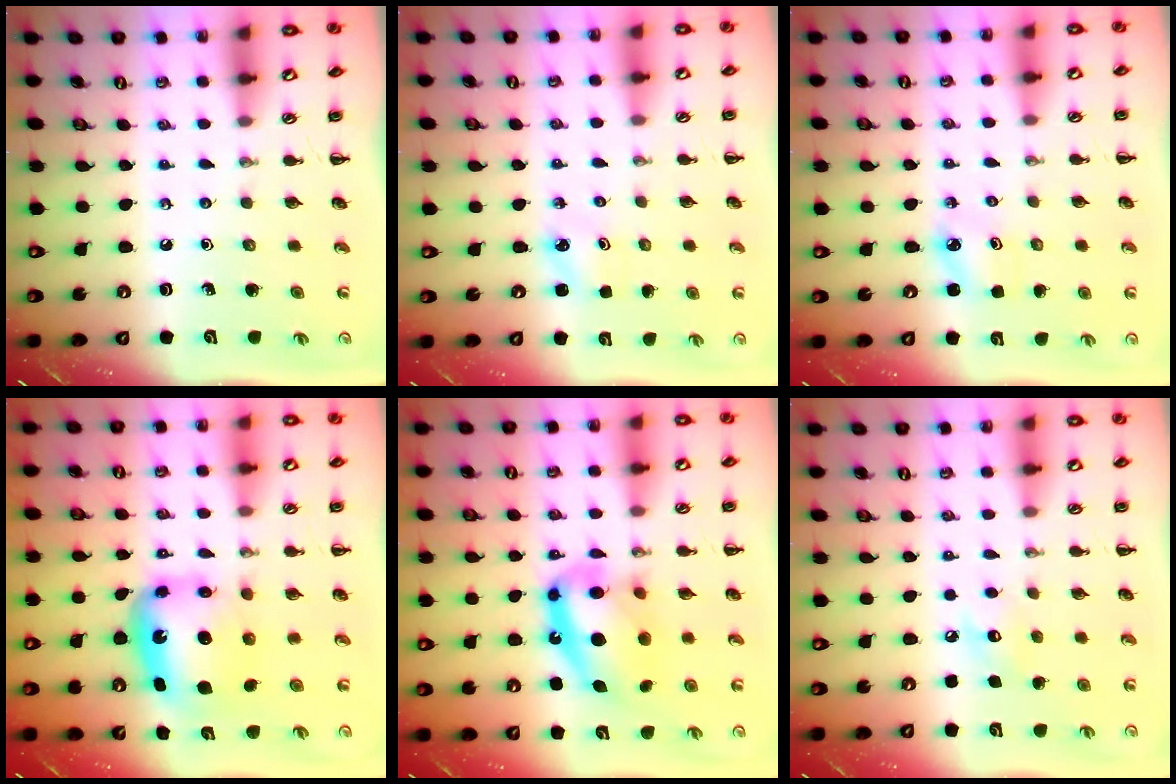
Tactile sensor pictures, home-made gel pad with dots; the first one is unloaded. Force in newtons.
{"total": 2.0, "press": 2.0, "slide": 0.5}
{"total": 2.5, "press": 2.5, "slide": 0.5}
{"total": 7.4, "press": 7.3, "slide": 1.3}
{"total": 16.0, "press": 15.4, "slide": 4.4}
{"total": 5.9, "press": 5.8, "slide": 1.3}